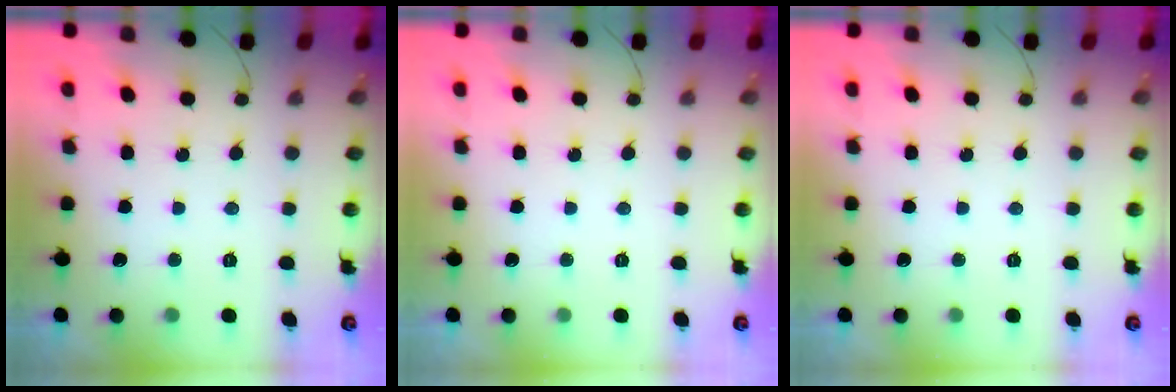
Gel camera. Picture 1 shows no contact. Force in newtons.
{"total": 0.0}
{"total": 0.0}